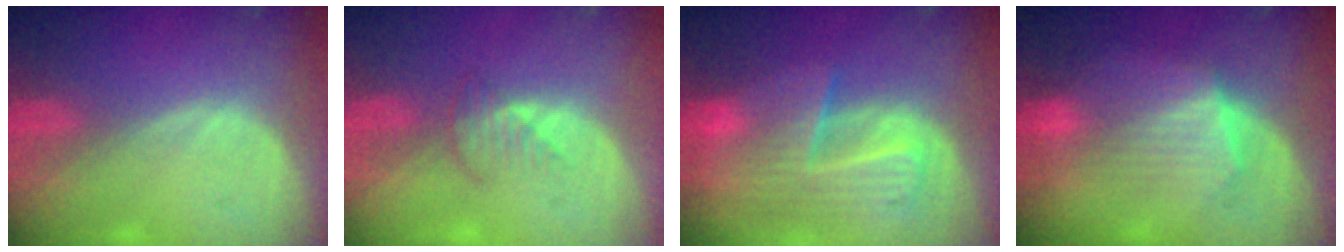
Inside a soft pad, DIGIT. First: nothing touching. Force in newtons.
{"total": 2.8, "press": 2.7, "slide": 0.8}
{"total": 10.0, "press": 8.7, "slide": 4.9}
{"total": 7.0, "press": 6.9, "slide": 1.2}